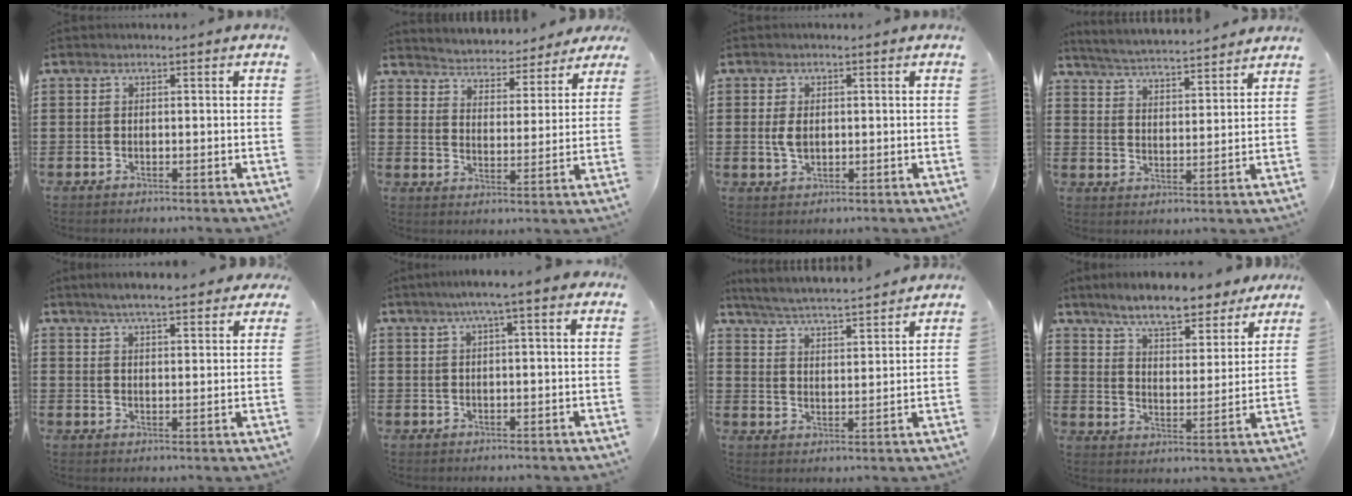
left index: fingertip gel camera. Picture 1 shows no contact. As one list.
[{"total": 3.9, "force": [3.9, -0.1, -0.4], "torque": [-0.019, -0.036, 0.062]}, {"total": 3.0, "force": [0.1, 1.7, 2.4], "torque": [-0.065, -0.001, -0.003]}, {"total": 3.9, "force": [3.8, -0.6, 0.4], "torque": [-0.028, -0.032, 0.061]}, {"total": 4.6, "force": [4.1, 0.6, 1.9], "torque": [-0.049, -0.006, 0.074]}, {"total": 3.6, "force": [1.9, -0.2, 3.0], "torque": [-0.062, 0.004, 0.032]}, {"total": 4.4, "force": [4.3, -0.6, 1.0], "torque": [-0.042, -0.034, 0.069]}, {"total": 7.5, "force": [6.8, 0.8, 3.2], "torque": [-0.088, -0.031, 0.119]}]